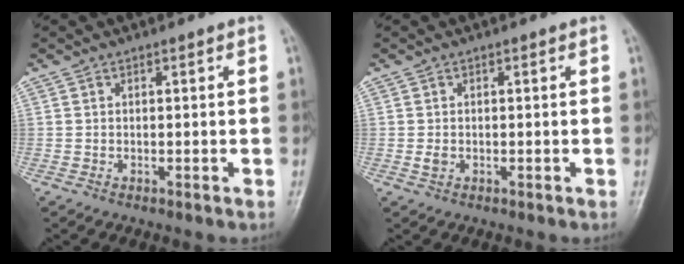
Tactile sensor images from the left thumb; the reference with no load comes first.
{"total": 1.2, "force": [-0.2, 1.0, 0.7], "torque": [-0.015, -0.002, -0.001]}